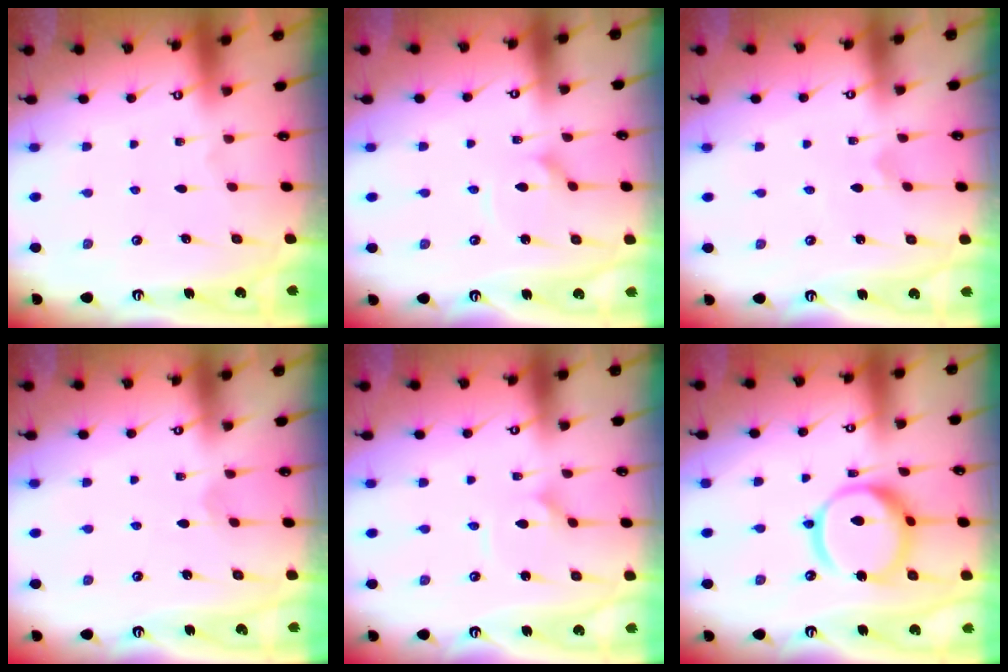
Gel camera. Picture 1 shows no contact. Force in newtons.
{"total": 2.2, "press": 2.2, "slide": 0.3}
{"total": 0.0}
{"total": 1.5, "press": 1.4, "slide": 0.1}
{"total": 2.2, "press": 2.2, "slide": 0.1}
{"total": 15.6, "press": 15.5, "slide": 1.7}